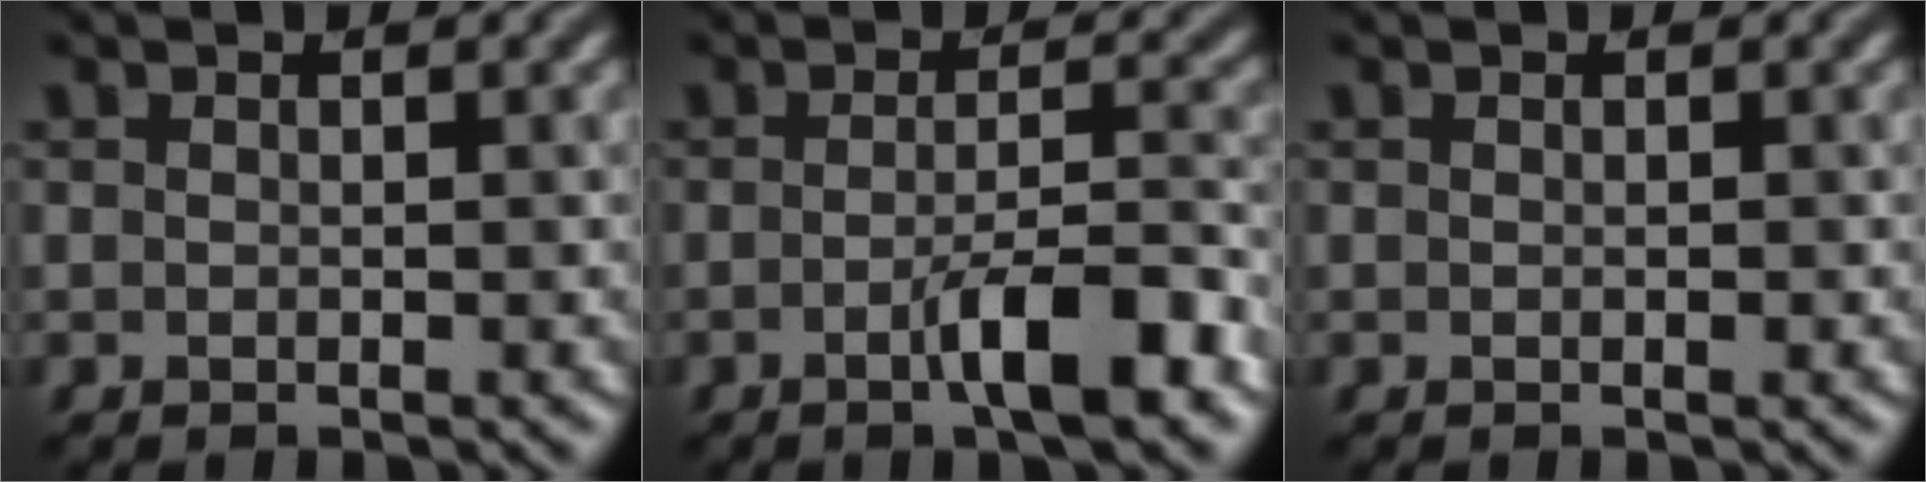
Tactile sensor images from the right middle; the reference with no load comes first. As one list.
[{"total": 4.9, "force": [-2.0, 0.9, 4.4], "torque": [-0.071, 0.006, -0.036]}, {"total": 0.0}]